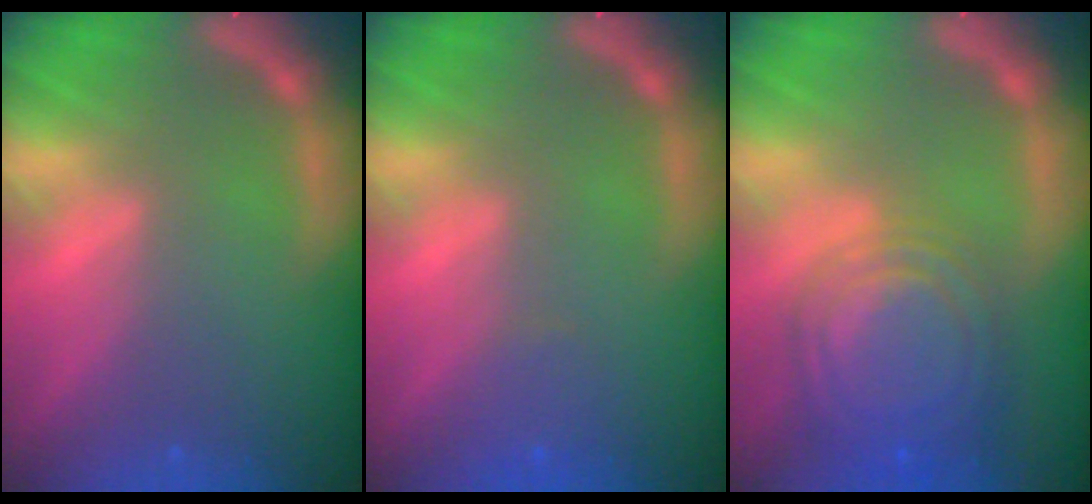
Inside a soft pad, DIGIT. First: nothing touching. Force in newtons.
{"total": 1.4}
{"total": 10.0}